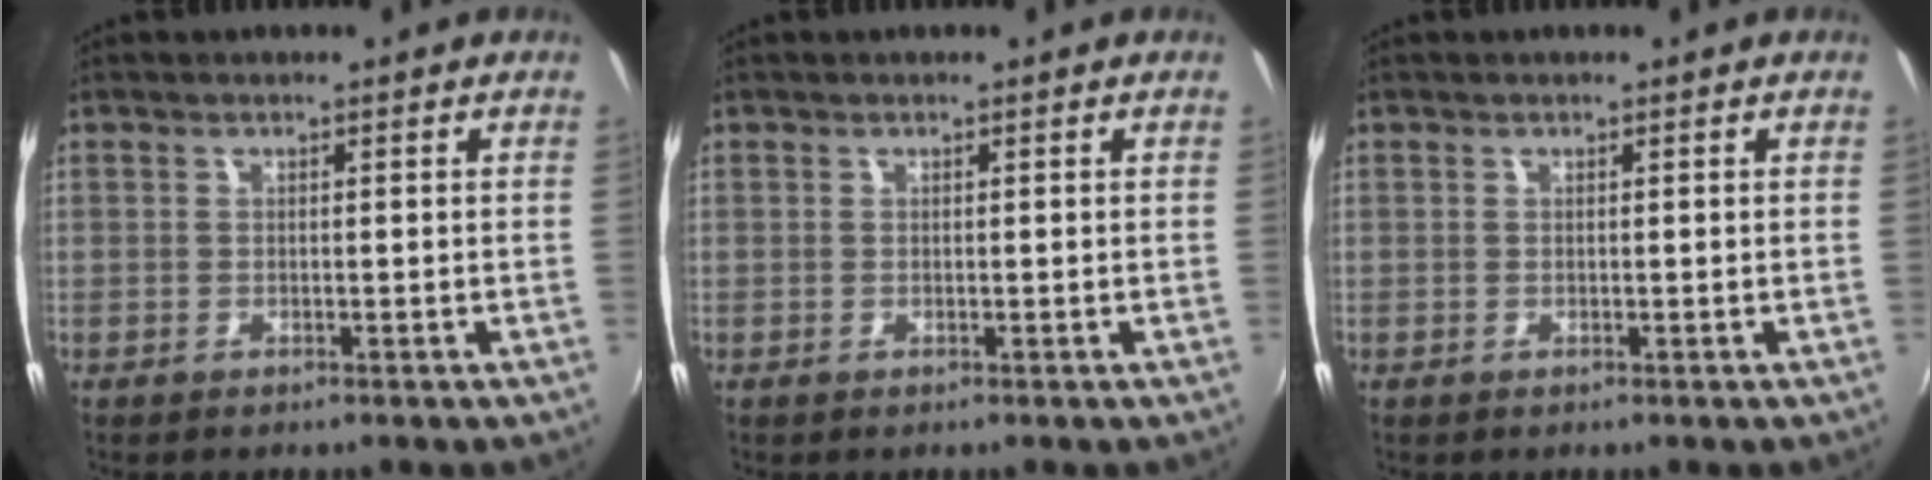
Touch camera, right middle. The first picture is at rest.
{"total": 0.0}
{"total": 0.0}